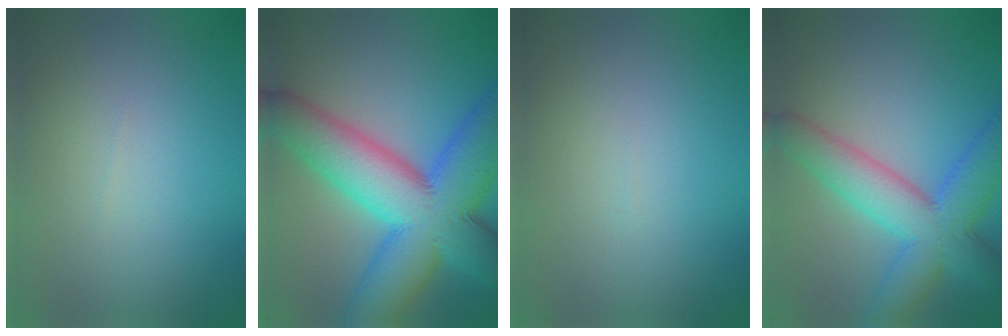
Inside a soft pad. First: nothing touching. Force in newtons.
{"total": 14.6, "press": 14.6, "slide": 0.3}
{"total": 0.0}
{"total": 8.0, "press": 8.0, "slide": 0.2}